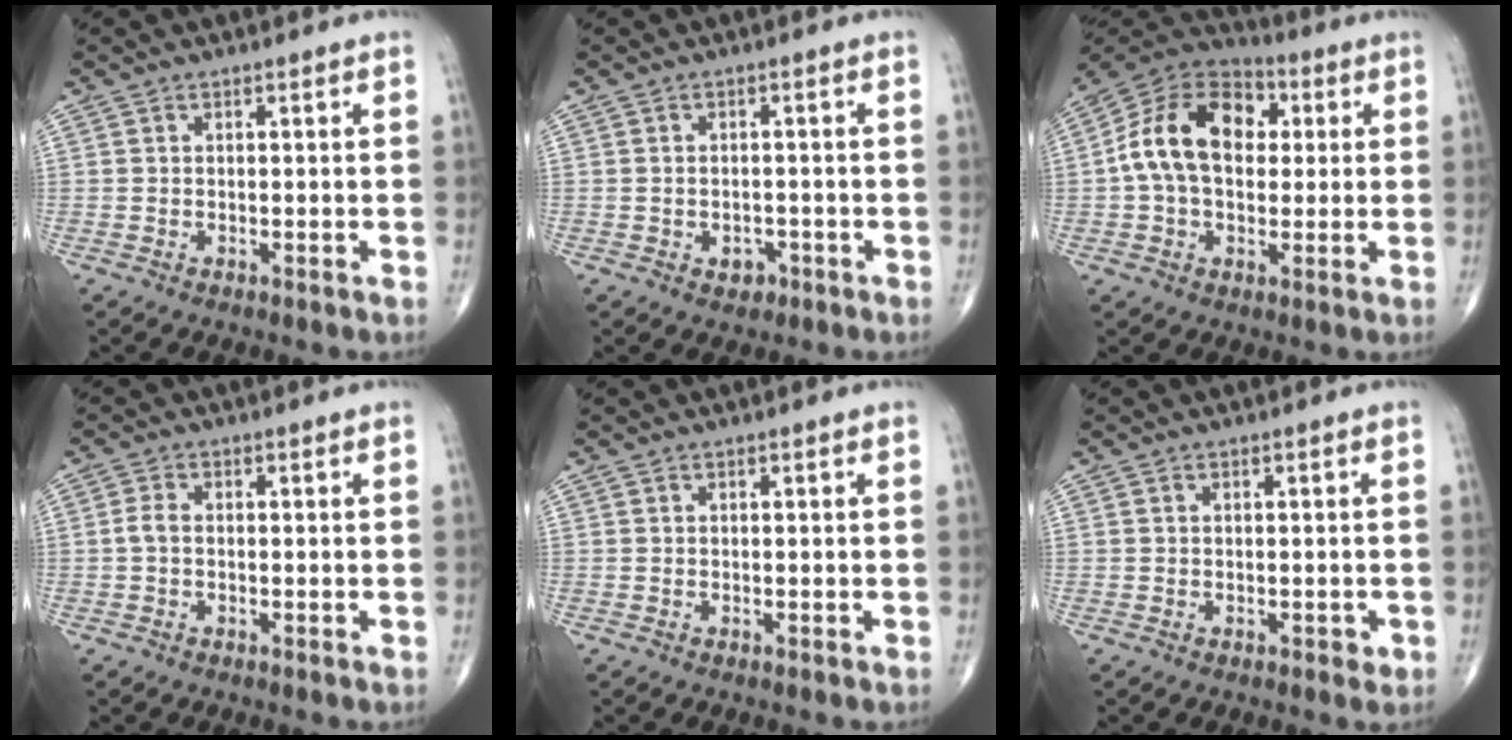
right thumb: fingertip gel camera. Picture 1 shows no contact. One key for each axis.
{"total": 2.5, "fx": -1.2, "fy": 1.9, "fz": 1.1, "tx": -0.004, "ty": 0.009, "tz": -0.012}
{"total": 16.7, "fx": 2.1, "fy": 11.4, "fz": 12.1, "tx": -0.191, "ty": 0.030, "tz": 0.025}
{"total": 2.0, "fx": -0.3, "fy": 1.2, "fz": 1.6, "tx": -0.032, "ty": 0.004, "tz": -0.010}
{"total": 0.0}
{"total": 1.4, "fx": -0.4, "fy": 0.8, "fz": 1.1, "tx": -0.012, "ty": -0.001, "tz": -0.004}